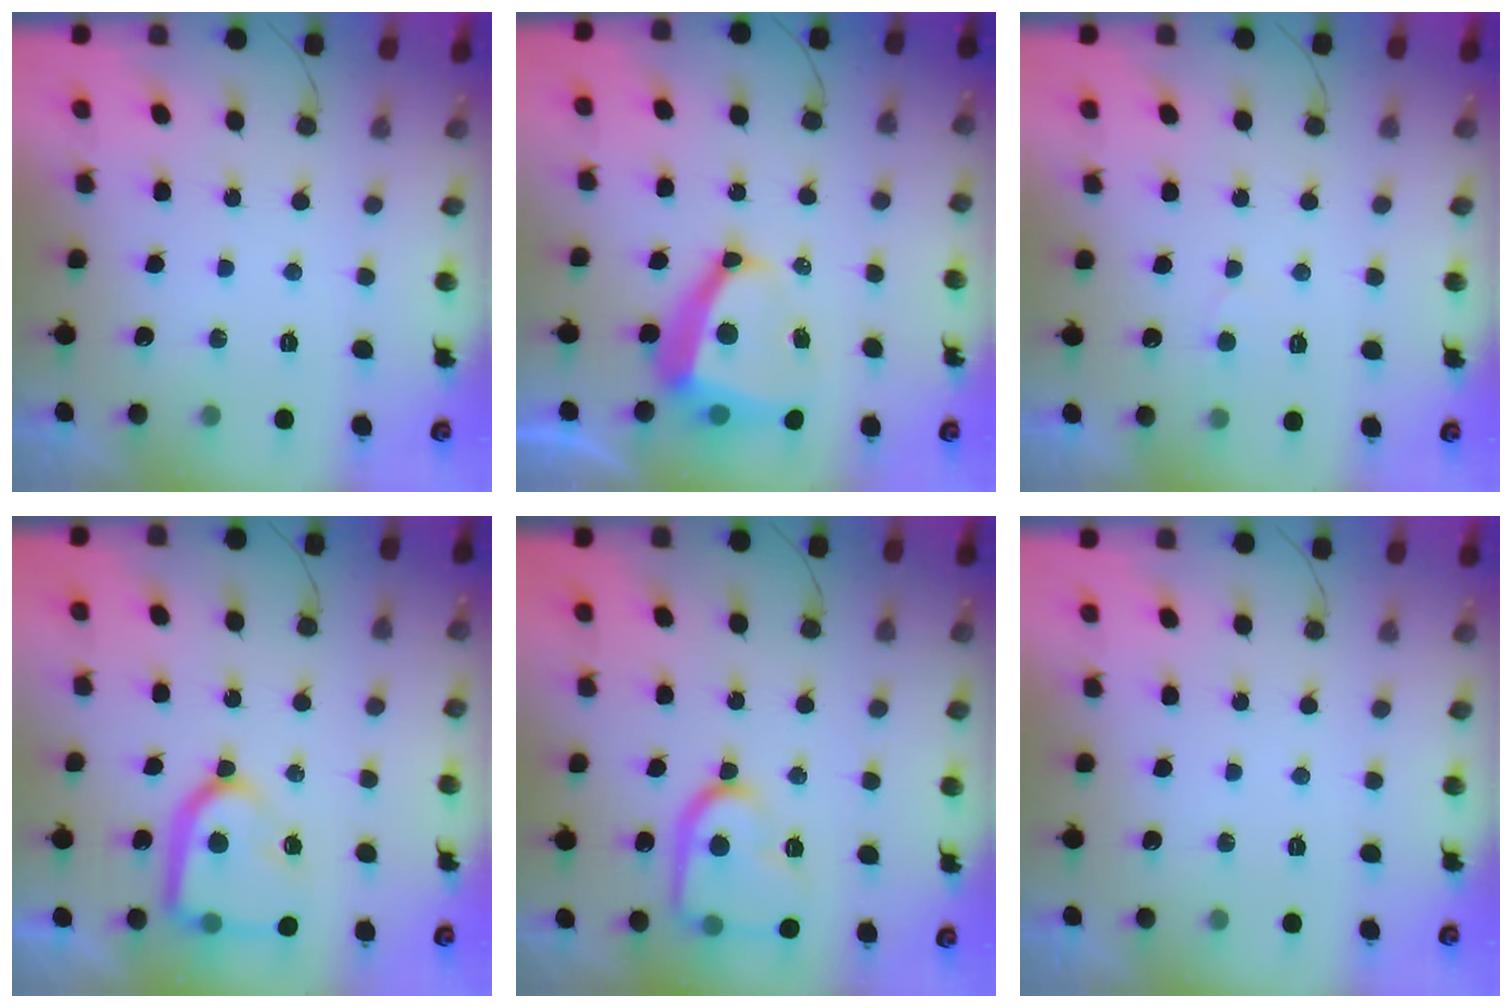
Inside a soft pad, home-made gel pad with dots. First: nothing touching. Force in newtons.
{"total": 10.3, "press": 10.2, "slide": 1.2}
{"total": 2.5, "press": 2.5, "slide": 0.1}
{"total": 16.7, "press": 16.6, "slide": 1.6}
{"total": 16.6, "press": 16.6, "slide": 1.3}
{"total": 0.0}